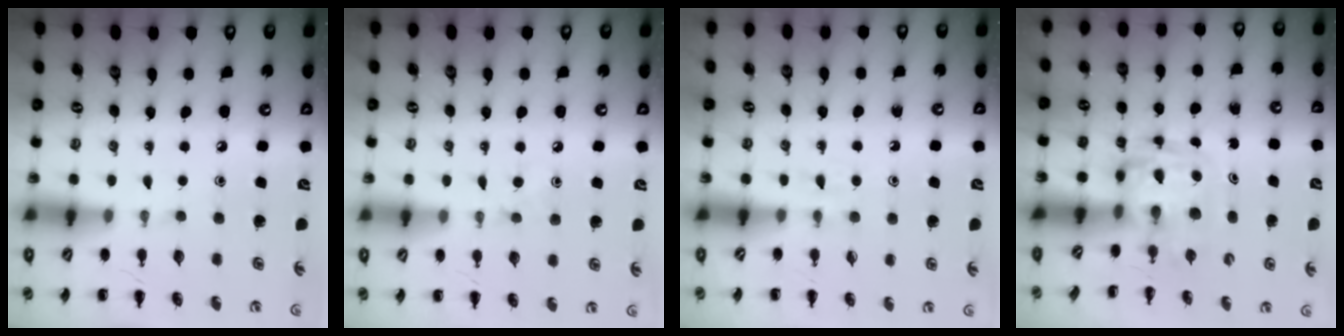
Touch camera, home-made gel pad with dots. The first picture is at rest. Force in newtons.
{"total": 4.1, "press": 4.0, "slide": 1.2}
{"total": 2.9, "press": 2.7, "slide": 1.2}
{"total": 3.4, "press": 3.4, "slide": 0.6}